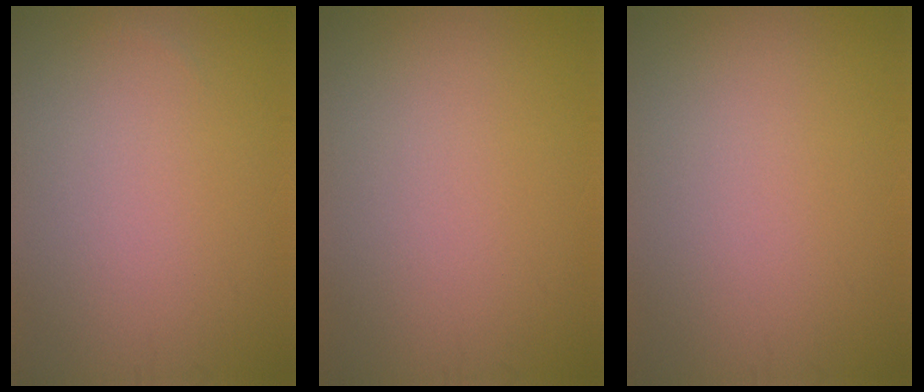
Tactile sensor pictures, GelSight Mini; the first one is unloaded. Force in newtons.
{"total": 0.0}
{"total": 0.0}